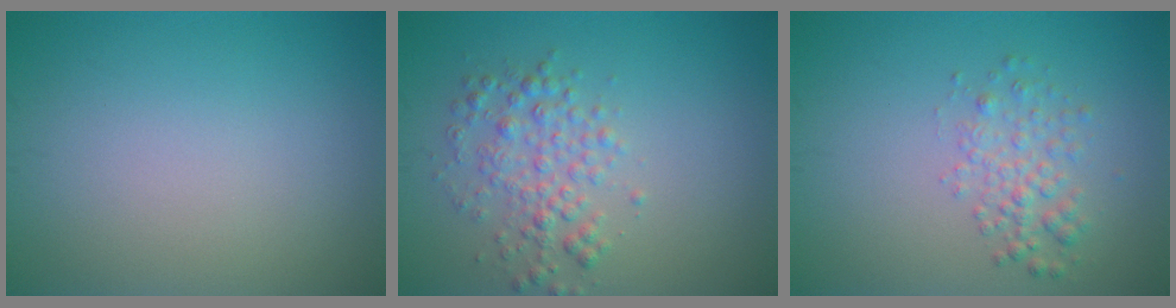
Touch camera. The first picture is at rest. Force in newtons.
{"total": 3.0, "press": 3.0, "slide": 0.0}
{"total": 2.4, "press": 2.4, "slide": 0.1}